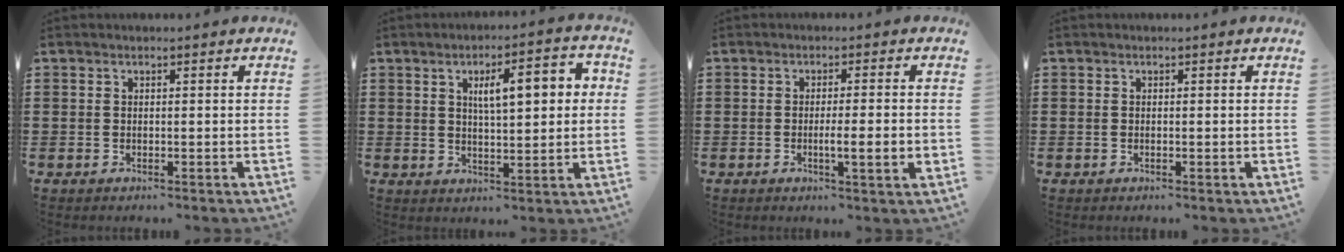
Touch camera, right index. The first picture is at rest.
{"total": 7.2, "force": [2.0, 2.4, 6.5], "torque": [-0.103, -0.001, 0.026]}
{"total": 4.1, "force": [-1.0, 0.0, 4.0], "torque": [-0.066, -0.009, -0.018]}
{"total": 0.0}